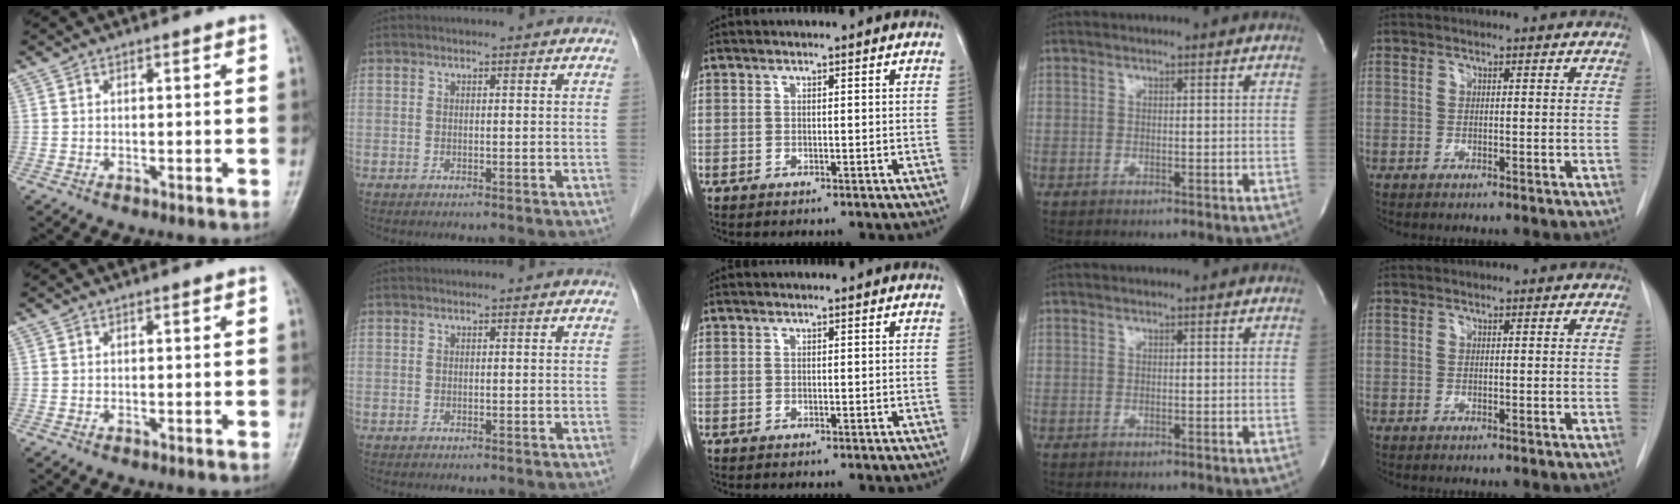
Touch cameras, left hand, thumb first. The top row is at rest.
{}